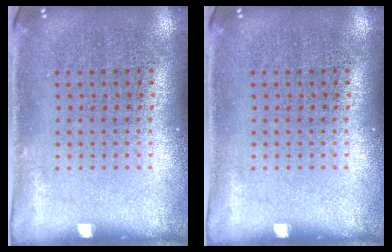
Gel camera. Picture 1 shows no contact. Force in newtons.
{"total": 0.0}